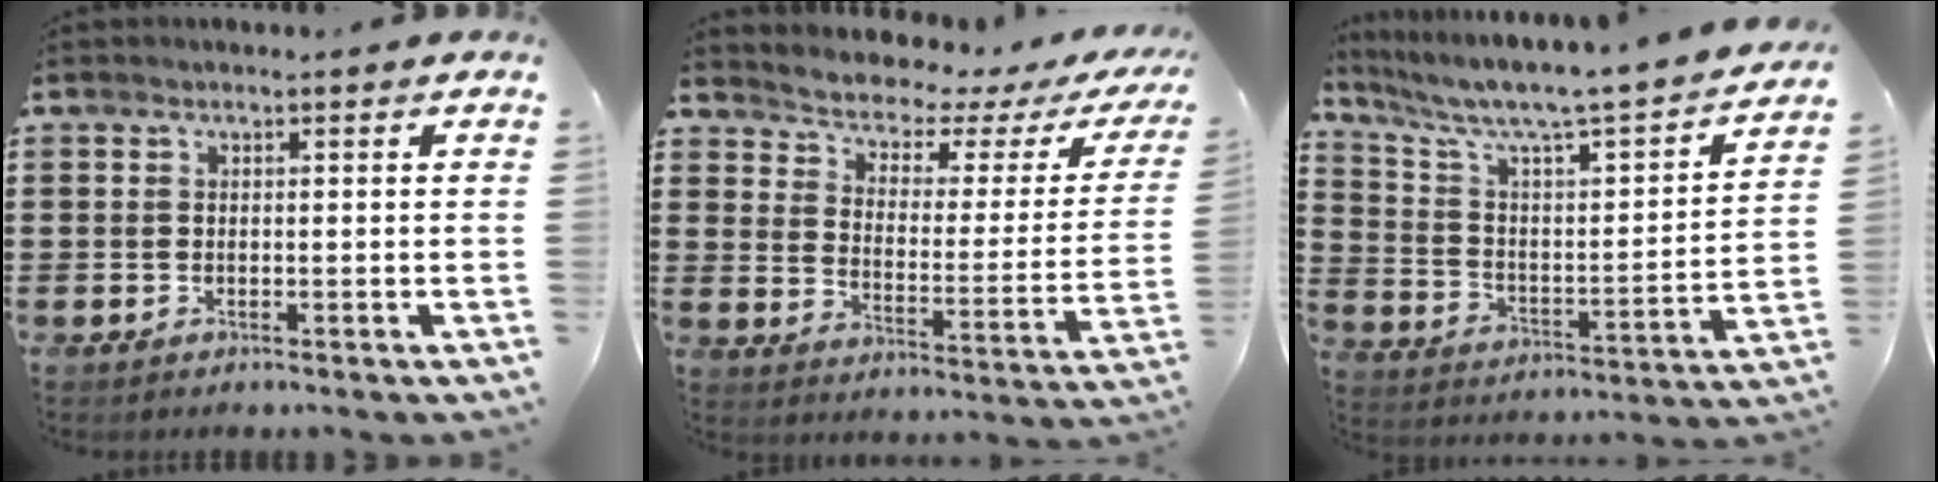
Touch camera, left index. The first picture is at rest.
{"total": 2.5, "force": [2.3, 0.9, 0.7], "torque": [-0.035, -0.027, 0.029]}
{"total": 5.2, "force": [4.4, 0.2, 2.7], "torque": [-0.079, -0.049, 0.066]}